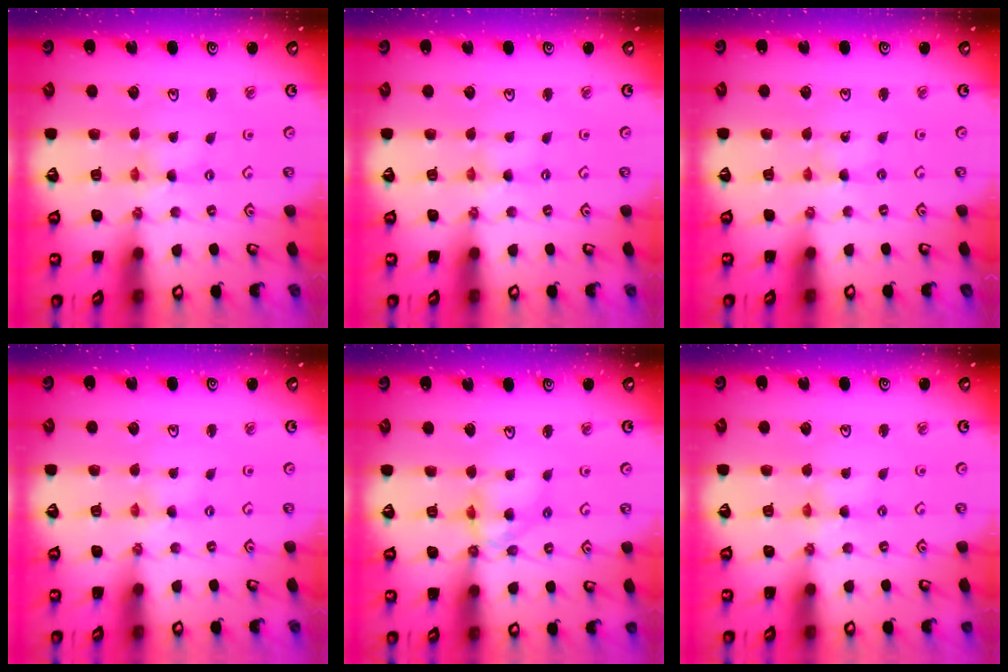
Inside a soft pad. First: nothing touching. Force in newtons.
{"total": 0.0}
{"total": 1.0, "press": 1.0, "slide": 0.2}
{"total": 0.0}
{"total": 9.8, "press": 9.8, "slide": 0.8}
{"total": 3.0, "press": 2.9, "slide": 0.4}